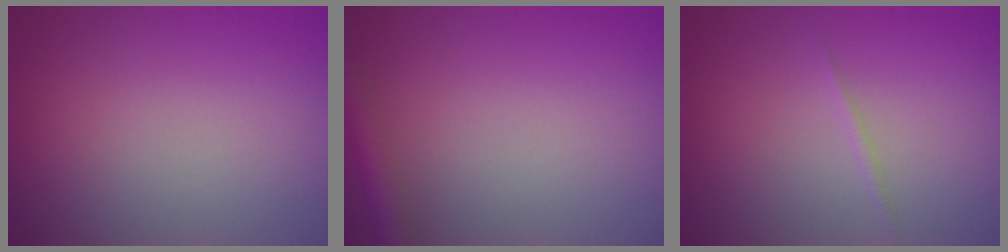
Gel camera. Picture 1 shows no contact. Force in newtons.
{"total": 2.9, "press": 2.9, "slide": 0.1}
{"total": 0.5, "press": 0.5, "slide": 0.0}